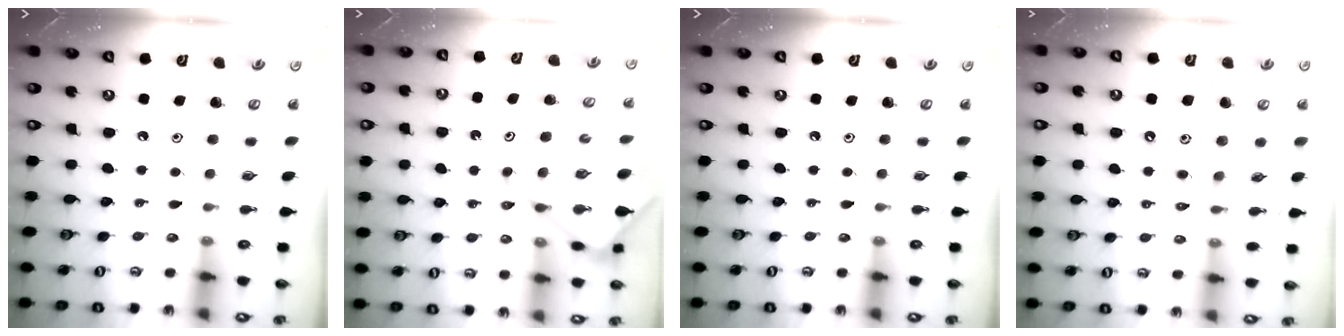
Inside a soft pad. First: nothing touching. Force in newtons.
{"total": 12.9, "press": 12.9, "slide": 1.4}
{"total": 0.0}
{"total": 10.5, "press": 10.5, "slide": 0.9}